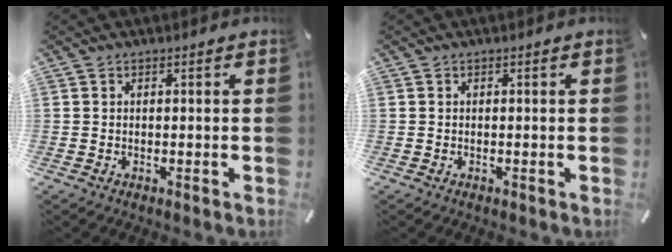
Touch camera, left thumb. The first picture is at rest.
{"total": 0.0}